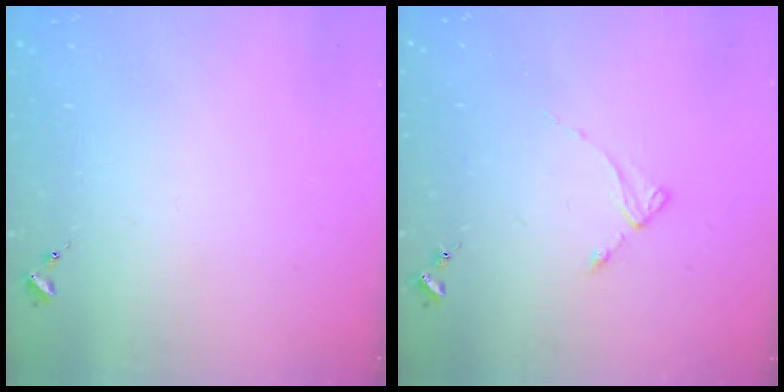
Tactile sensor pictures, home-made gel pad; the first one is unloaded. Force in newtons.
{"total": 2.8, "press": 2.8, "slide": 0.3}